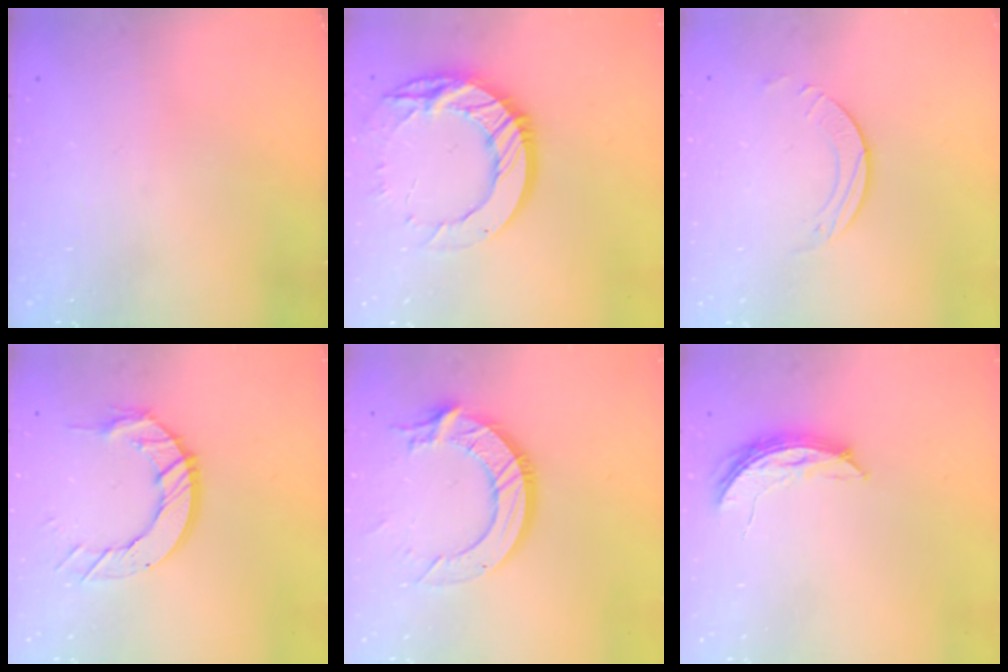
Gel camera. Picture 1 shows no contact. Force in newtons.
{"total": 17.2, "press": 17.1, "slide": 1.3}
{"total": 2.5, "press": 2.5, "slide": 0.2}
{"total": 10.7, "press": 10.6, "slide": 1.1}
{"total": 13.5, "press": 13.4, "slide": 1.6}
{"total": 5.9, "press": 5.9, "slide": 0.4}